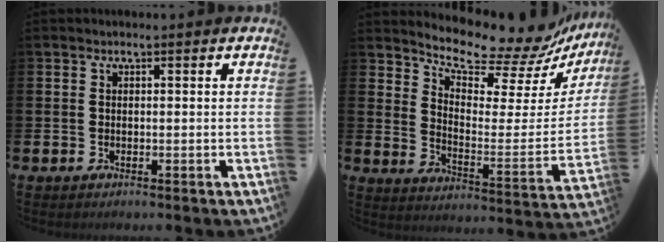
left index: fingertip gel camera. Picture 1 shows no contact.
{"total": 9.8, "force": [9.2, 2.6, 2.4], "torque": [-0.063, -0.085, 0.151]}